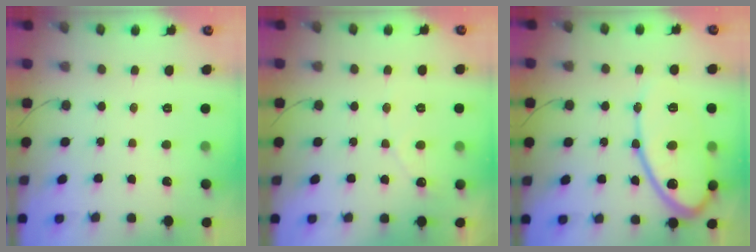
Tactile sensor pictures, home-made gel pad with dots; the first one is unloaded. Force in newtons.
{"total": 2.4, "press": 2.4, "slide": 0.1}
{"total": 15.2, "press": 15.2, "slide": 1.0}